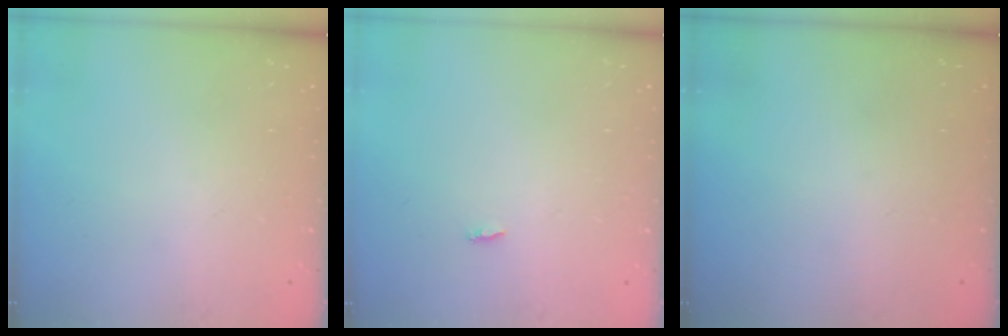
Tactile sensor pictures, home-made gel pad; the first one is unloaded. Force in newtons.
{"total": 1.8, "press": 1.8, "slide": 0.2}
{"total": 0.0}